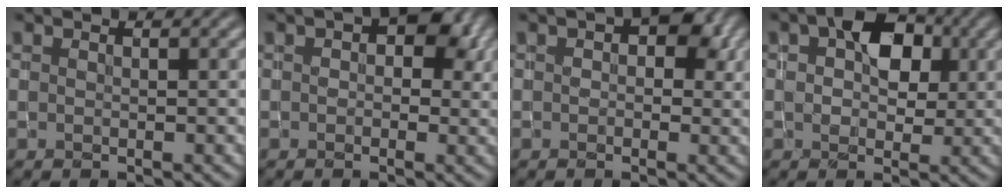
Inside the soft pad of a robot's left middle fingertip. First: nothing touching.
{"total": 4.7, "force": [1.1, 3.1, 3.3], "torque": [-0.031, 0.005, 0.009]}
{"total": 4.2, "force": [0.9, 2.8, 3.0], "torque": [-0.026, 0.007, 0.008]}
{"total": 5.3, "force": [1.3, 3.6, 3.7], "torque": [-0.058, 0.008, 0.013]}